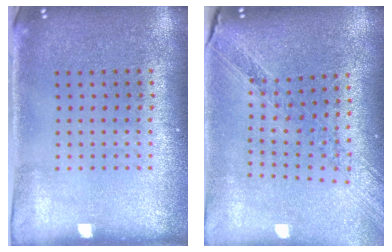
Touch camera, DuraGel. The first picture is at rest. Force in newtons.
{"total": 1.1, "press": 1.1, "slide": 0.2}